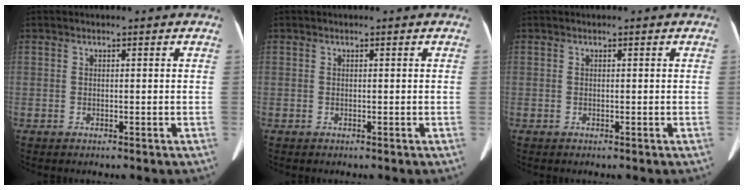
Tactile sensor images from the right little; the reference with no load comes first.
{"total": 0.0}
{"total": 0.0}